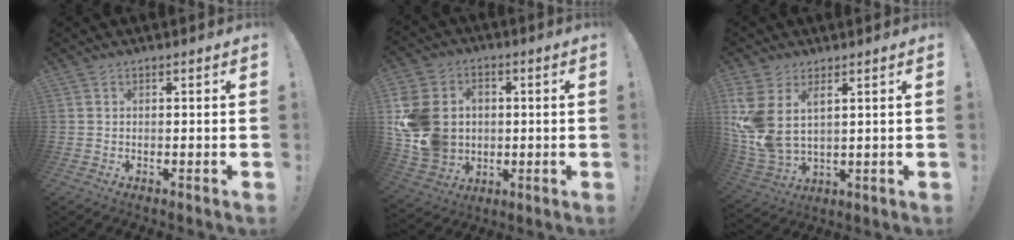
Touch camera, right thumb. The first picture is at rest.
{"total": 17.1, "force": [0.2, 14.5, 9.0], "torque": [-0.177, 0.012, 0.013]}
{"total": 10.0, "force": [4.7, 5.5, 7.0], "torque": [-0.146, -0.031, 0.091]}